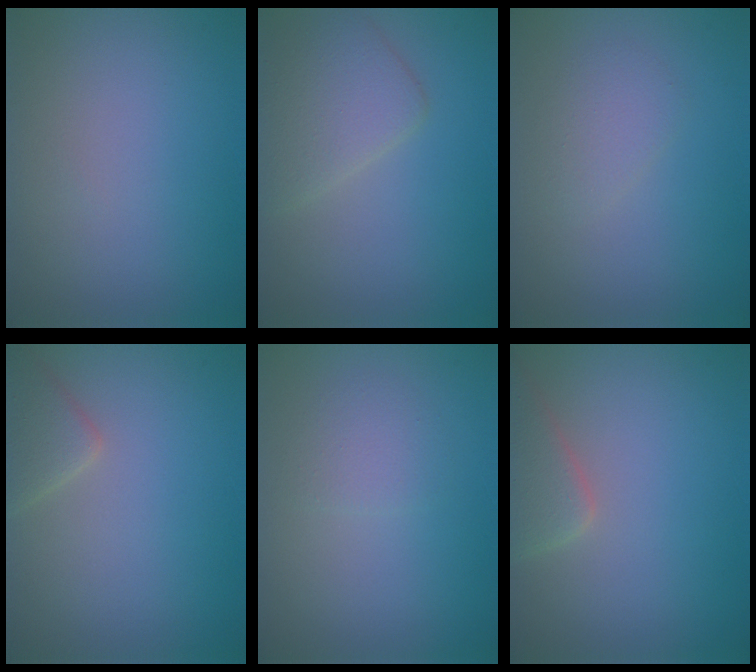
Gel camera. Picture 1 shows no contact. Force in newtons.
{"total": 3.8, "press": 3.8, "slide": 0.2}
{"total": 1.6, "press": 1.6, "slide": 0.1}
{"total": 2.4, "press": 2.4, "slide": 0.1}
{"total": 1.6, "press": 1.6, "slide": 0.0}
{"total": 2.9, "press": 2.9, "slide": 0.3}